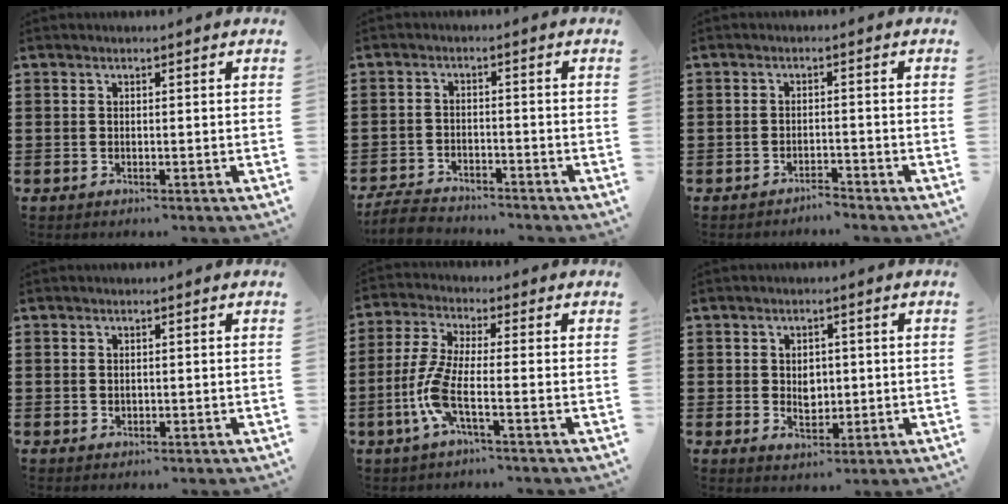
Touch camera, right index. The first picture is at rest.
{"total": 4.1, "force": [-4.0, 0.7, 0.5], "torque": [-0.025, 0.001, -0.088]}
{"total": 2.1, "force": [-2.1, 0.1, 0.0], "torque": [-0.008, 0.002, -0.044]}
{"total": 0.7, "force": [0.1, 0.6, 0.3], "torque": [-0.008, 0.004, 0.003]}
{"total": 7.2, "force": [-2.8, 1.6, 6.4], "torque": [-0.168, -0.017, -0.062]}
{"total": 3.4, "force": [0.1, 2.5, 2.4], "torque": [-0.035, 0.002, -0.003]}